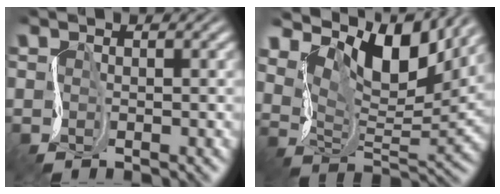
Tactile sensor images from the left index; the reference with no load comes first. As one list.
[{"total": 12.0, "force": [7.2, 4.9, 8.3], "torque": [-0.150, 0.013, 0.126]}]